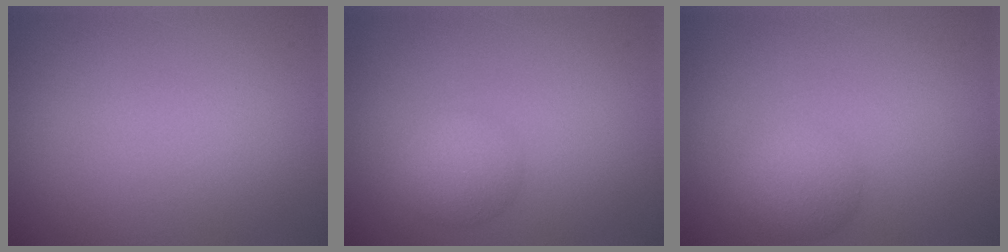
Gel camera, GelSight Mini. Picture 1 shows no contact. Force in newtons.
{"total": 2.5, "press": 2.5, "slide": 0.1}
{"total": 2.7, "press": 2.7, "slide": 0.2}